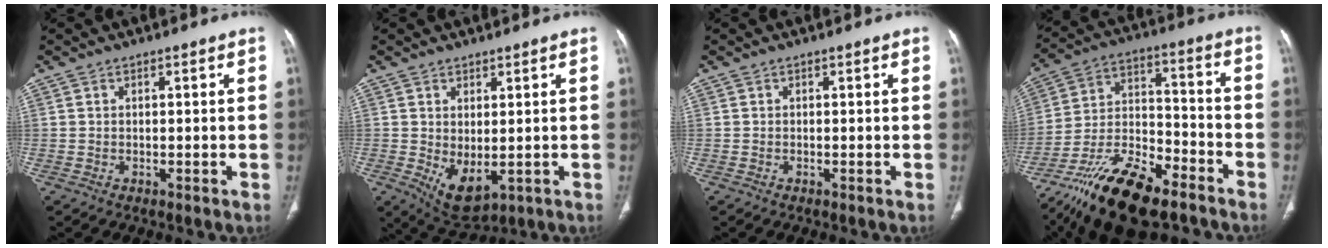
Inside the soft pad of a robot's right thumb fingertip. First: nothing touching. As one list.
[{"total": 6.6, "force": [-0.6, 3.3, 5.6], "torque": [-0.086, -0.014, 0.014]}, {"total": 0.0}, {"total": 19.6, "force": [-13.9, 7.6, 11.5], "torque": [-0.211, 0.068, -0.246]}]